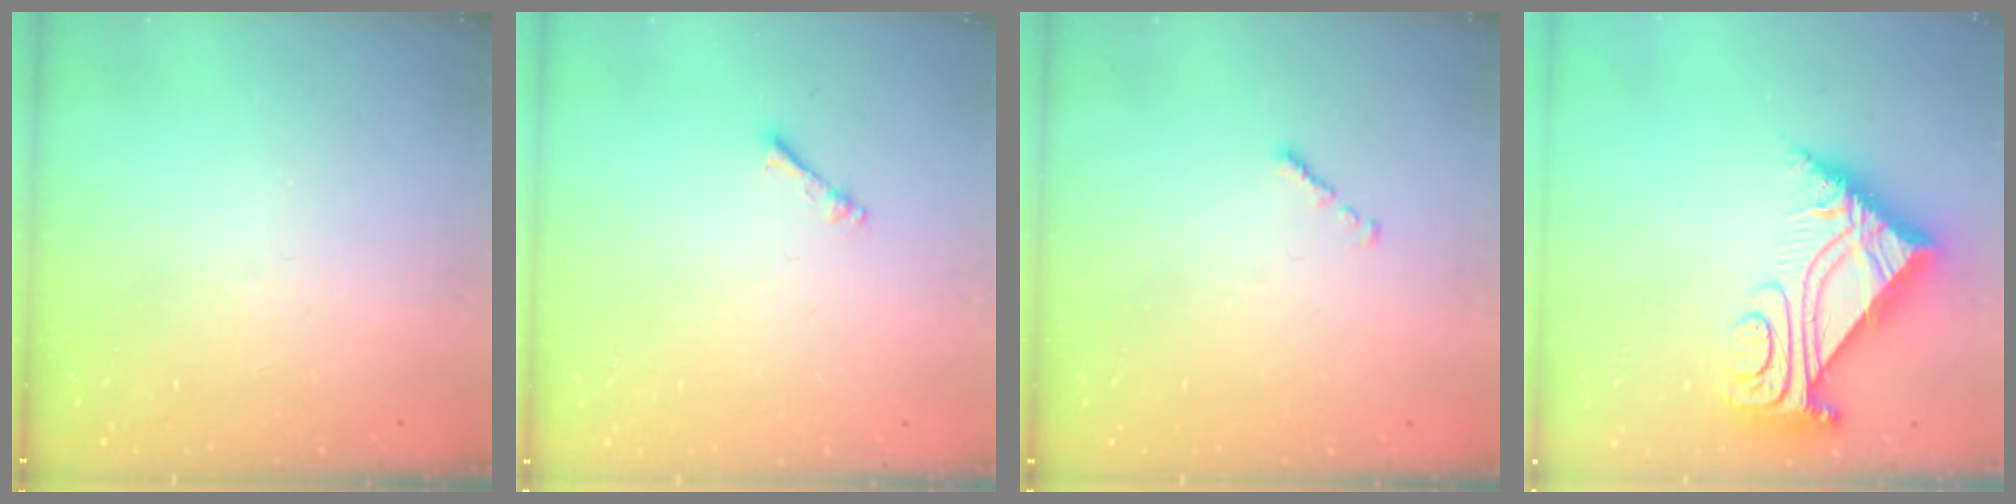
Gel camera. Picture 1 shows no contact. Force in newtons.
{"total": 1.1, "press": 1.1, "slide": 0.2}
{"total": 0.7, "press": 0.6, "slide": 0.4}
{"total": 10.3, "press": 10.2, "slide": 1.2}